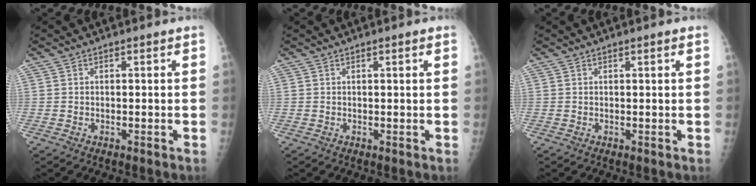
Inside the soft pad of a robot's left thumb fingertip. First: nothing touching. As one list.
[{"total": 1.0, "force": [0.5, 0.1, 0.8], "torque": [-0.011, 0.000, 0.006]}, {"total": 0.9, "force": [0.5, 0.1, 0.8], "torque": [-0.010, 0.000, 0.006]}]